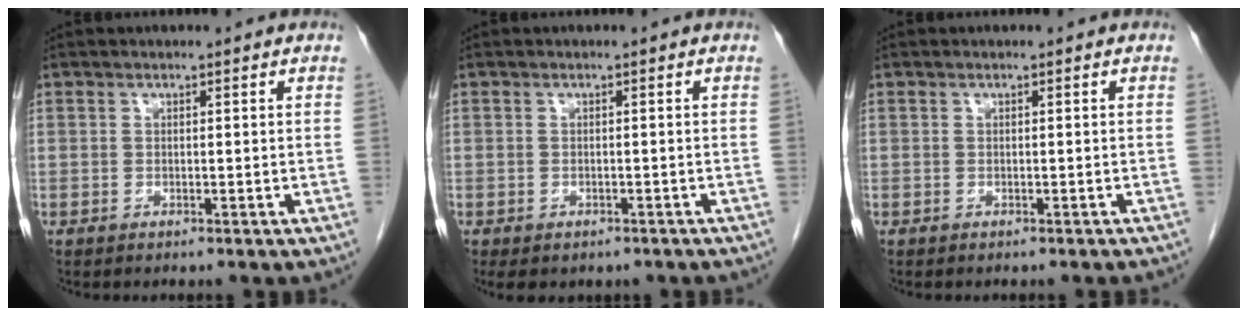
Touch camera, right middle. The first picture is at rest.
{"total": 4.7, "force": [-3.5, 2.4, 2.0], "torque": [-0.025, -0.001, -0.037]}
{"total": 2.1, "force": [-2.0, 0.4, 0.7], "torque": [-0.013, -0.005, -0.023]}